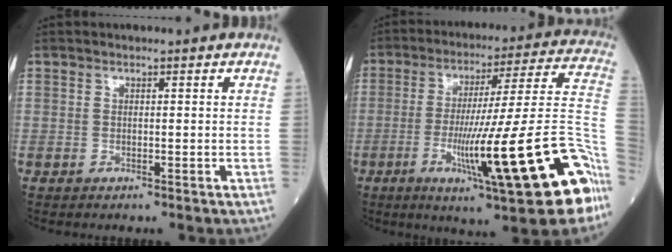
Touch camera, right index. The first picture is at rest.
{"total": 23.4, "force": [-10.0, 0.1, 21.2], "torque": [-0.258, -0.011, -0.153]}